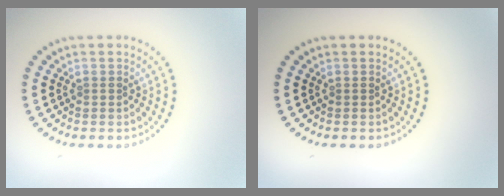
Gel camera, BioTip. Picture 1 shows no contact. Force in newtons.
{"total": 0.0}